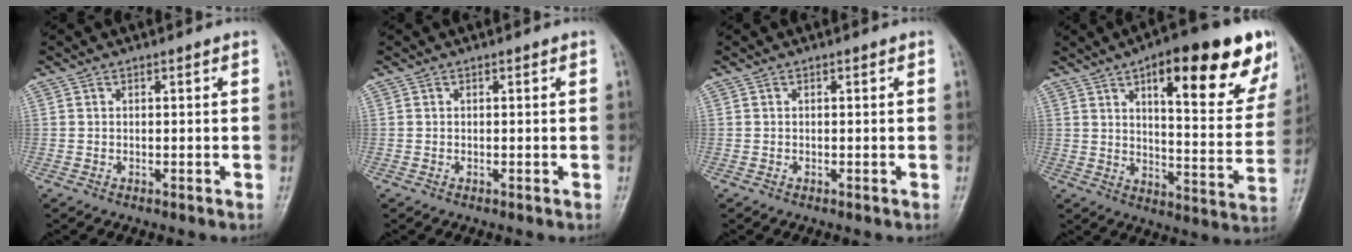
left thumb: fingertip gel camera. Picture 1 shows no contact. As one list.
[{"total": 0.0}, {"total": 0.0}, {"total": 24.5, "force": [12.9, 7.8, 19.3], "torque": [-0.225, -0.034, 0.179]}]